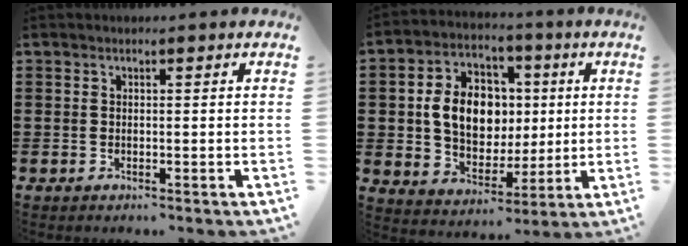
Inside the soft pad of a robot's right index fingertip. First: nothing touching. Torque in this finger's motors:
{"motor_torque": [1.48, 0.61, 1.05, 0.21]}